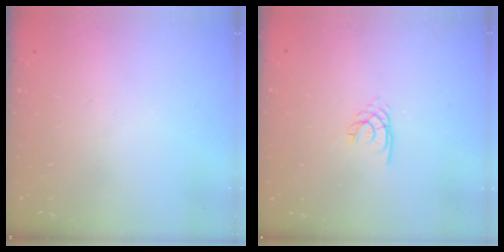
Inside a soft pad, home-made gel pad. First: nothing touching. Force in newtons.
{"total": 2.2, "press": 2.2, "slide": 0.3}